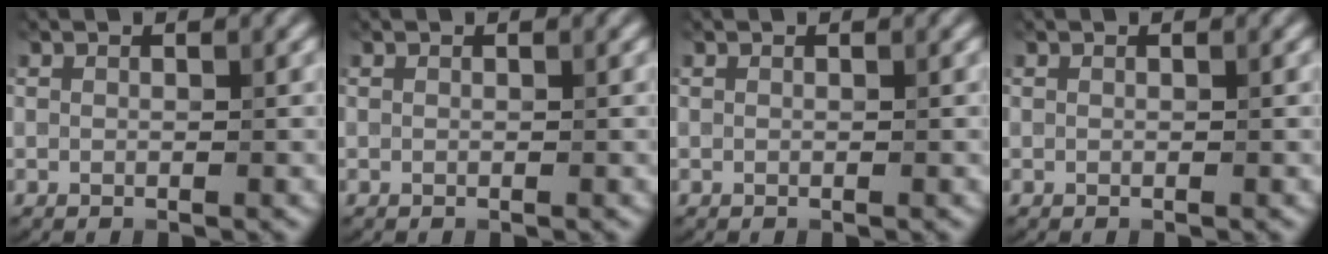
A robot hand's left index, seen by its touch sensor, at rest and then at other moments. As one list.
[{"total": 0.0}, {"total": 0.0}, {"total": 0.0}]